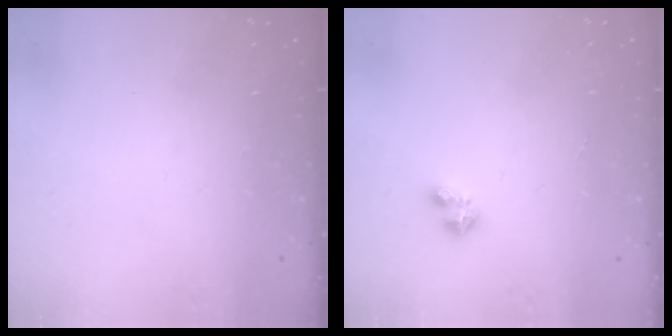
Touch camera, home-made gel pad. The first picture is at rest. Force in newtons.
{"total": 2.9, "press": 2.9, "slide": 0.5}